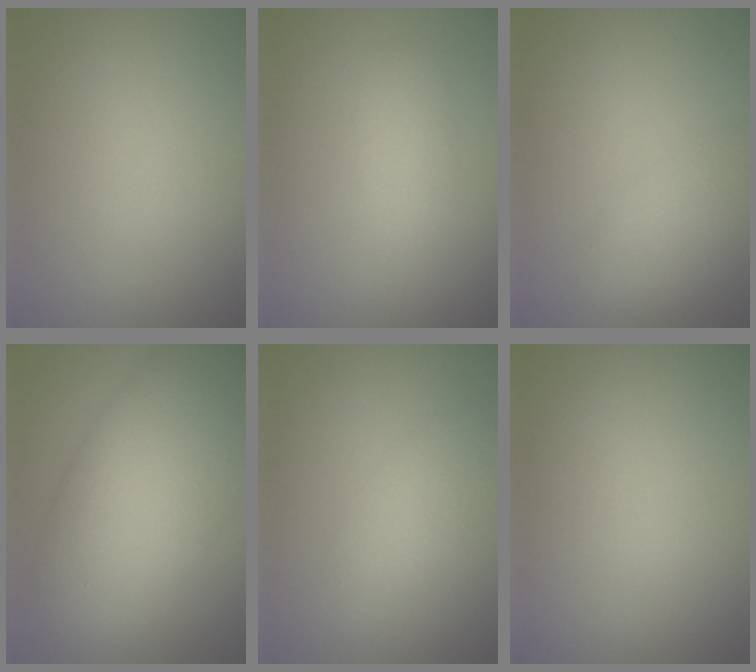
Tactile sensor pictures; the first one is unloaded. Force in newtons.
{"total": 2.1, "press": 2.1, "slide": 0.0}
{"total": 3.9, "press": 3.9, "slide": 0.2}
{"total": 11.8, "press": 11.8, "slide": 0.7}
{"total": 2.9, "press": 2.9, "slide": 0.1}
{"total": 0.0}